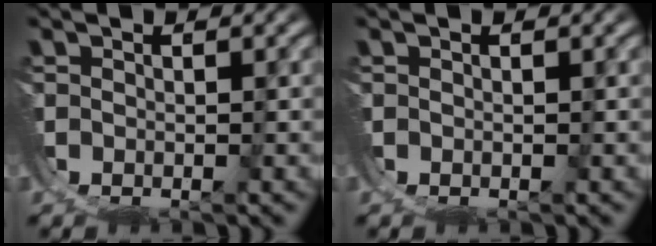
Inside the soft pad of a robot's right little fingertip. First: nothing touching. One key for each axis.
{"total": 0.0}